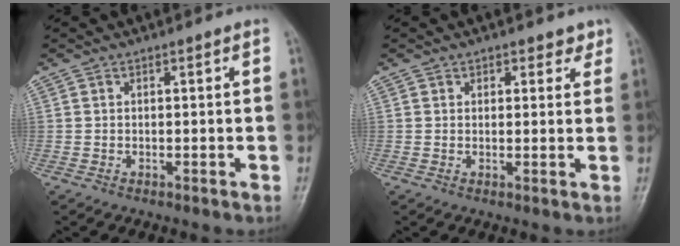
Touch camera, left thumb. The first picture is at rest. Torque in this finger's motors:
{"motor_torque": [-0.10, -0.18, -0.43, -0.09, -0.03]}